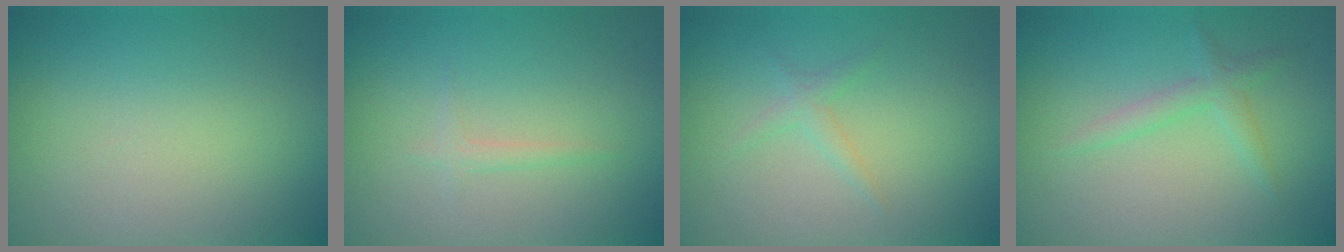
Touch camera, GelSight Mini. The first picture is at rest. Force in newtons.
{"total": 0.9, "press": 0.9, "slide": 0.1}
{"total": 1.1, "press": 1.1, "slide": 0.0}
{"total": 1.6, "press": 1.6, "slide": 0.1}